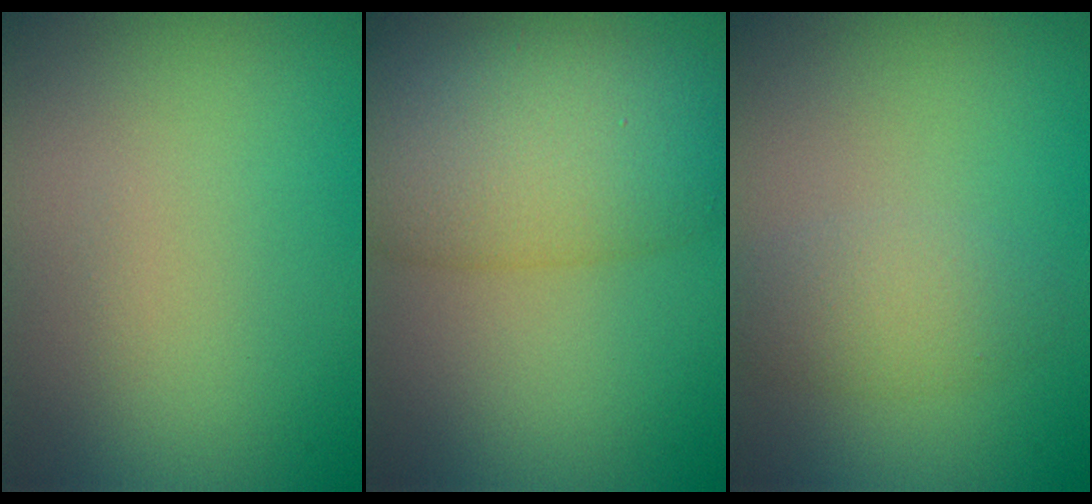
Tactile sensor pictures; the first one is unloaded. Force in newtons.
{"total": 8.1, "press": 8.1, "slide": 0.2}
{"total": 2.5, "press": 2.5, "slide": 0.2}